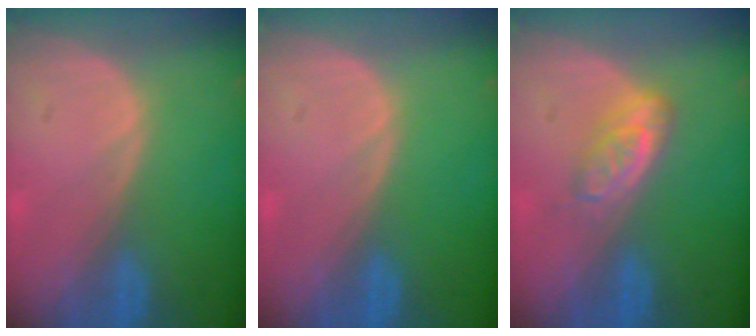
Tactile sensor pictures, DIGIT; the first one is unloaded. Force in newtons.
{"total": 0.0}
{"total": 4.8, "press": 4.2, "slide": 2.2}